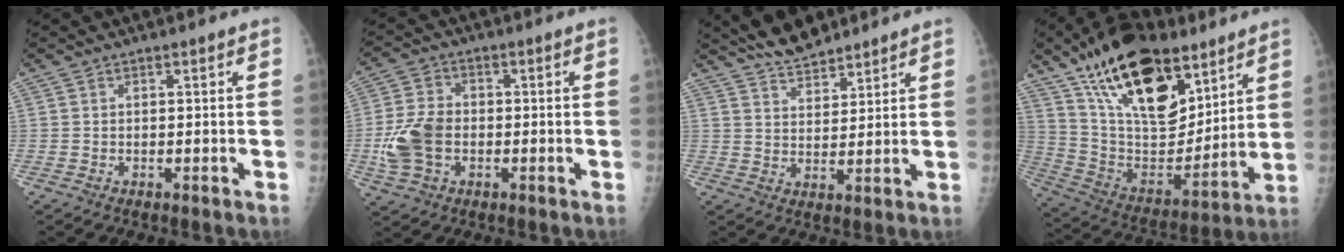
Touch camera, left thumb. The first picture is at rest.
{"total": 9.3, "force": [-1.8, 6.5, 6.3], "torque": [-0.121, 0.011, -0.034]}
{"total": 7.9, "force": [7.0, 2.5, 2.8], "torque": [-0.030, -0.033, 0.127]}
{"total": 28.0, "force": [16.4, 13.7, 18.0], "torque": [-0.279, -0.043, 0.286]}